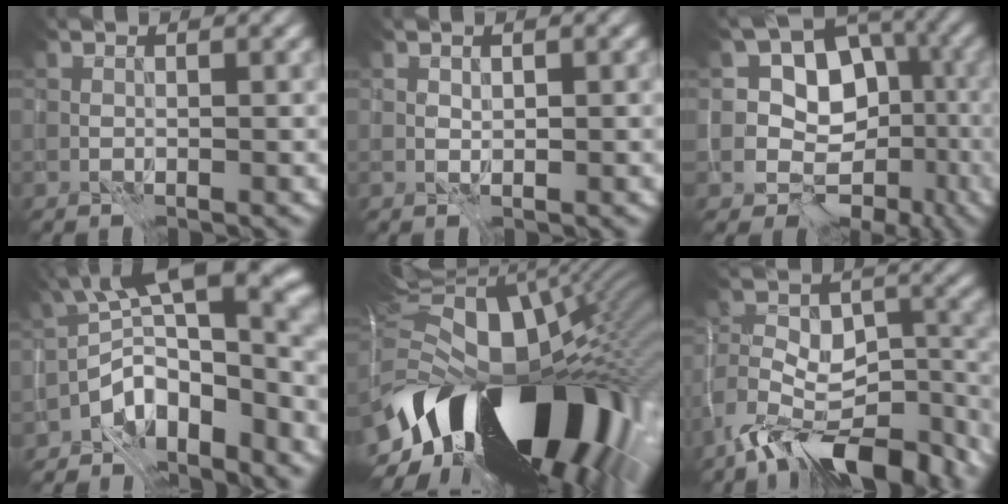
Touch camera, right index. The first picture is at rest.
{"total": 0.6, "force": [0.3, 0.4, 0.2], "torque": [-0.006, 0.002, 0.006]}
{"total": 9.9, "force": [-0.5, 8.6, 4.8], "torque": [-0.033, 0.022, -0.029]}
{"total": 9.9, "force": [-4.0, 4.6, 7.8], "torque": [-0.101, 0.012, -0.078]}
{"total": 19.4, "force": [-4.1, 11.0, 15.4], "torque": [-0.261, -0.021, -0.065]}
{"total": 12.2, "force": [-9.1, 5.5, 6.0], "torque": [-0.098, 0.007, -0.152]}